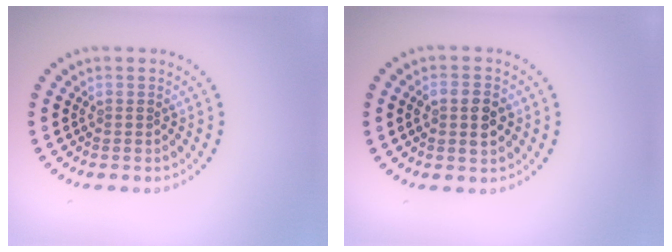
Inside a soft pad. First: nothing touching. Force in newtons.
{"total": 2.8, "press": 2.8, "slide": 0.3}